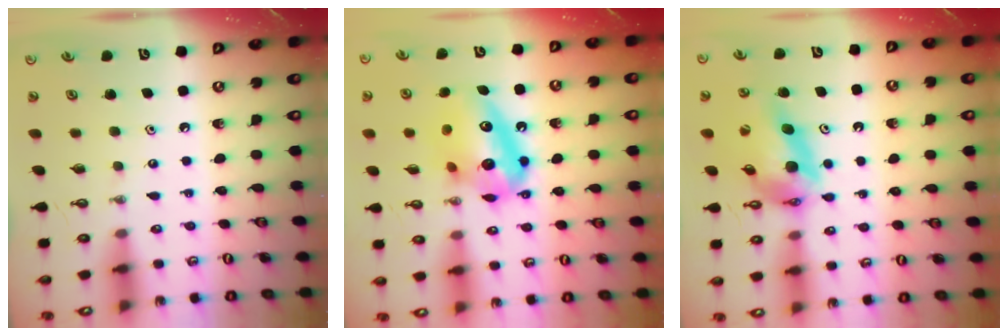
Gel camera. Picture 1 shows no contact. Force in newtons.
{"total": 14.7, "press": 14.6, "slide": 1.6}
{"total": 13.1, "press": 13.1, "slide": 1.2}